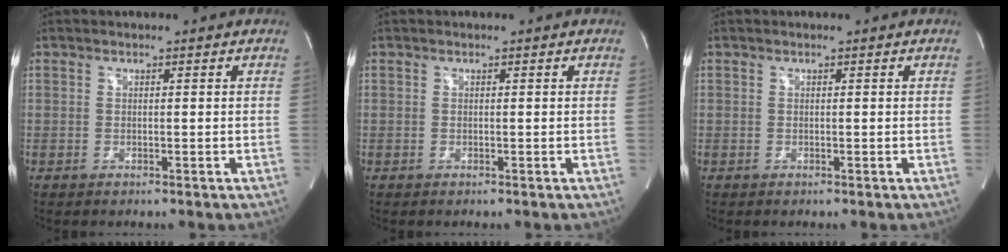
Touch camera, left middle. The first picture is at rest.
{"total": 0.0}
{"total": 0.0}